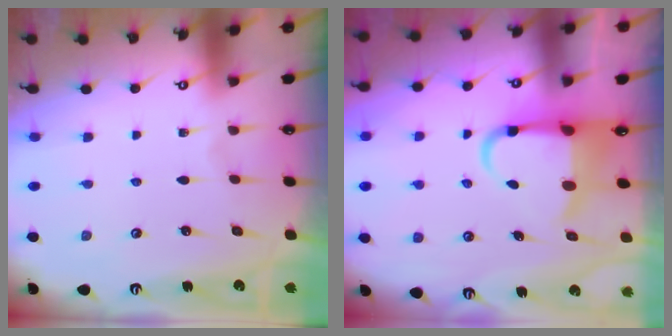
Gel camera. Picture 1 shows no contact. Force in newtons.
{"total": 6.9, "press": 6.7, "slide": 1.5}